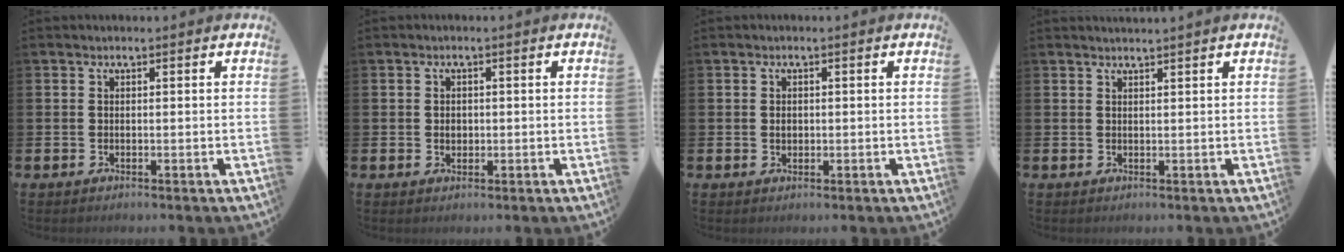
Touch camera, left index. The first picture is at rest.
{"total": 1.3, "force": [0.1, 1.1, 0.6], "torque": [0.007, -0.001, -0.004]}
{"total": 0.9, "force": [0.1, 0.8, 0.5], "torque": [0.003, 0.001, -0.001]}
{"total": 1.0, "force": [1.0, -0.3, 0.1], "torque": [0.000, -0.003, 0.019]}